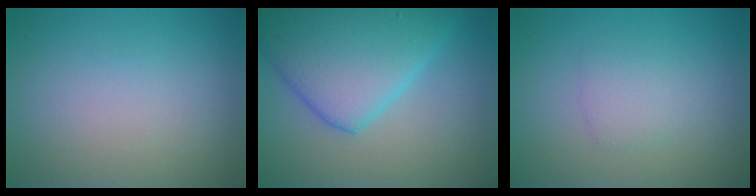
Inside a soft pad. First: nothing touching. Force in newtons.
{"total": 8.2, "press": 8.2, "slide": 0.3}
{"total": 1.7, "press": 1.7, "slide": 0.0}